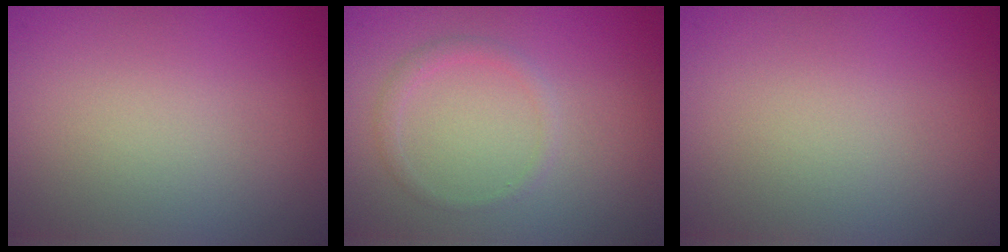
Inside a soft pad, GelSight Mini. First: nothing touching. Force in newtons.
{"total": 1.2, "press": 1.1, "slide": 0.1}
{"total": 0.0}